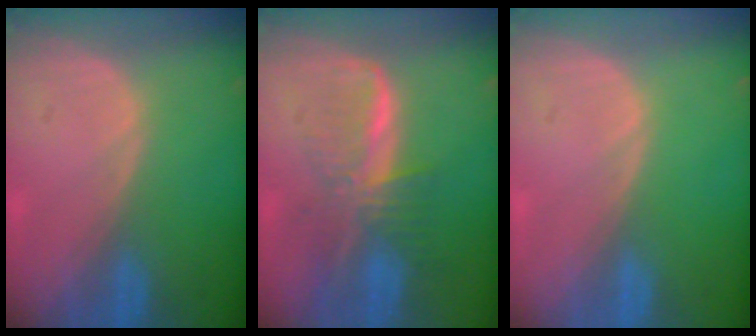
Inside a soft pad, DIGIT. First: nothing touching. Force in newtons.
{"total": 7.6, "press": 6.8, "slide": 3.5}
{"total": 0.0}